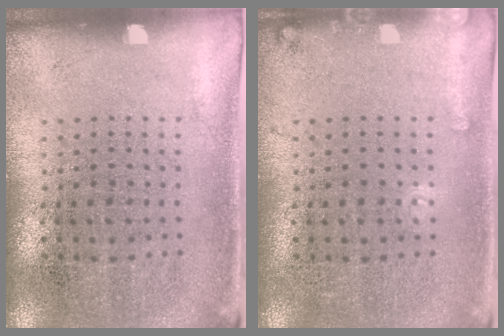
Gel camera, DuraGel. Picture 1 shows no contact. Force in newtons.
{"total": 1.0, "press": 1.0, "slide": 0.1}